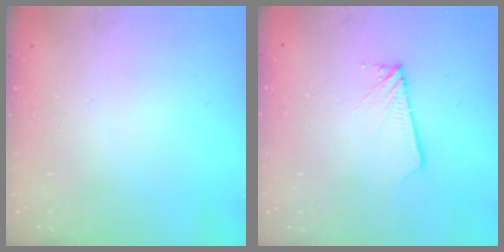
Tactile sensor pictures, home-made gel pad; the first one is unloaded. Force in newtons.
{"total": 1.9, "press": 1.9, "slide": 0.1}